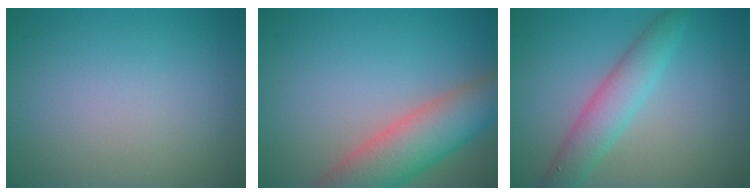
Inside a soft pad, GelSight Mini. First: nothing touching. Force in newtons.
{"total": 7.6, "press": 7.6, "slide": 0.5}
{"total": 3.9, "press": 3.9, "slide": 0.0}